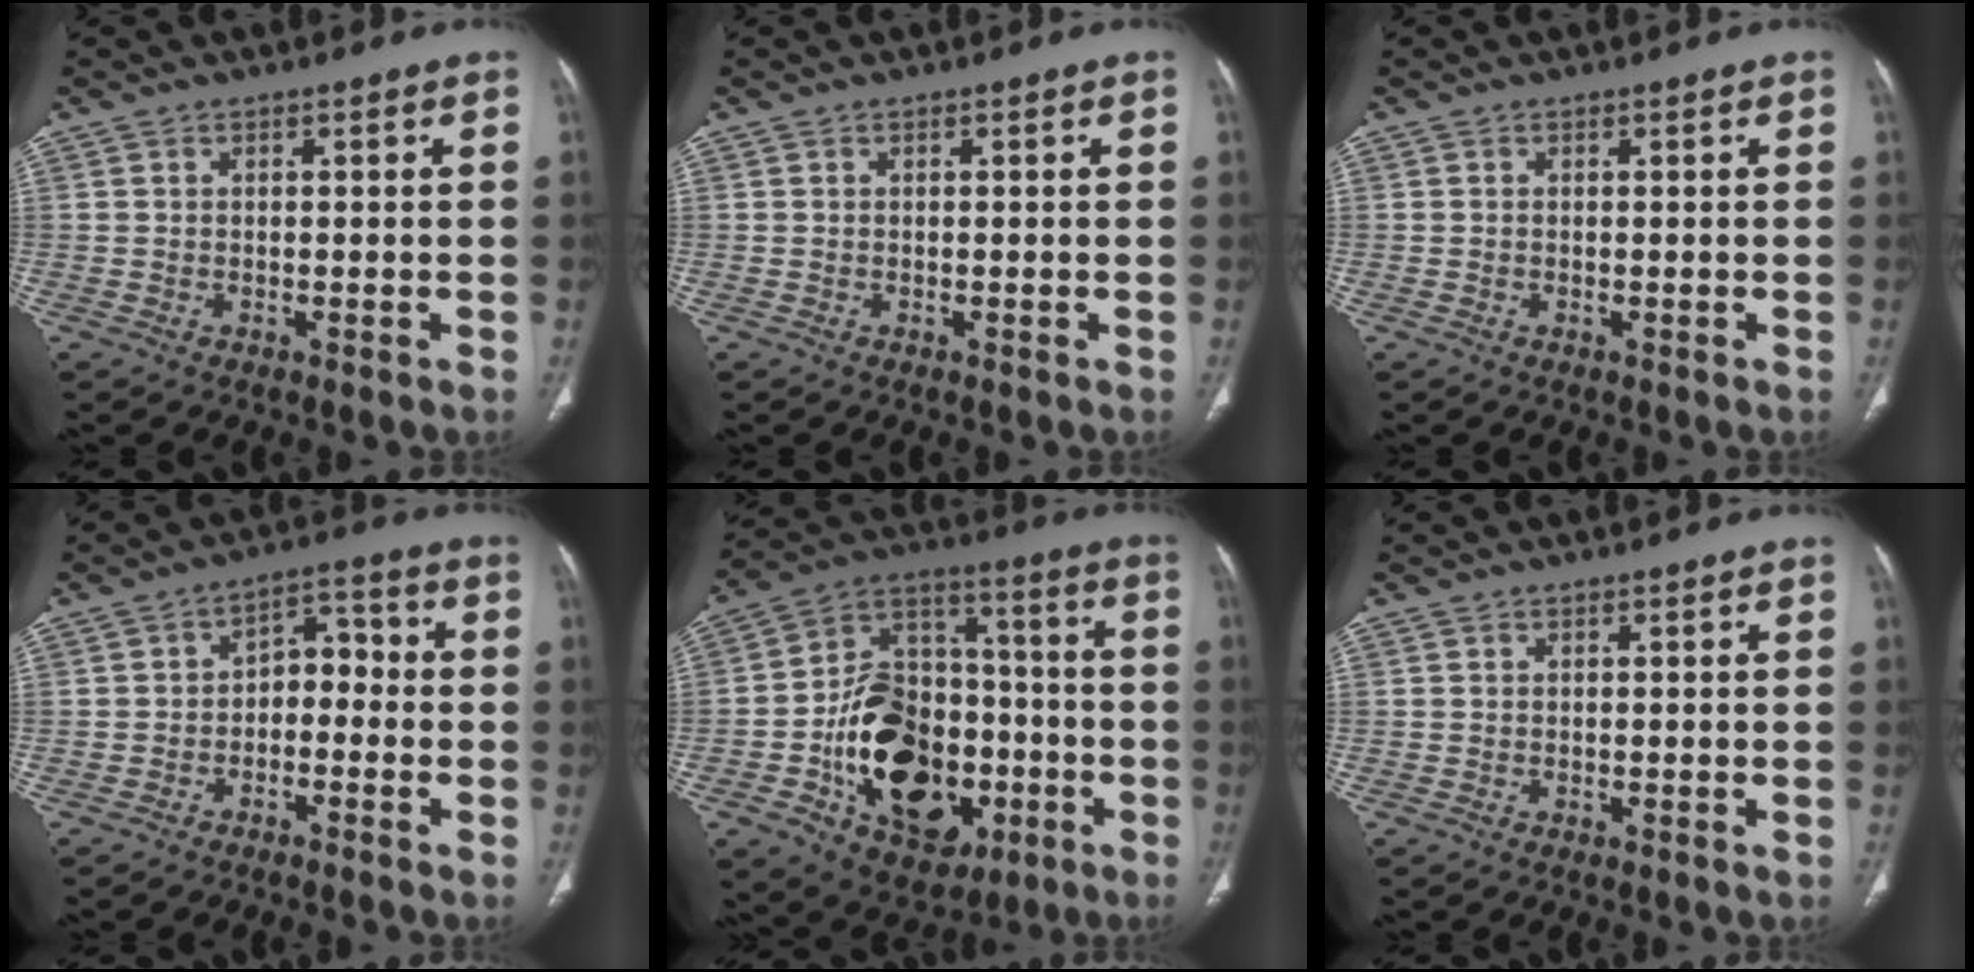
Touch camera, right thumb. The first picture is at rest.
{"total": 0.0}
{"total": 0.0}
{"total": 6.0, "force": [-1.7, 4.1, 4.0], "torque": [-0.038, 0.041, -0.039]}
{"total": 26.4, "force": [-7.2, 17.8, 18.2], "torque": [-0.261, 0.045, -0.094]}
{"total": 0.0}